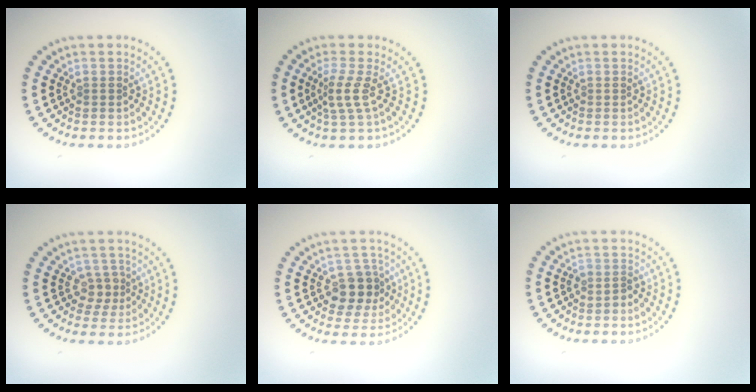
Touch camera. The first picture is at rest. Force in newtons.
{"total": 2.2, "press": 1.4, "slide": 1.7}
{"total": 0.0}
{"total": 1.9, "press": 1.5, "slide": 1.1}
{"total": 3.7, "press": 3.4, "slide": 1.4}
{"total": 1.3, "press": 1.0, "slide": 0.8}